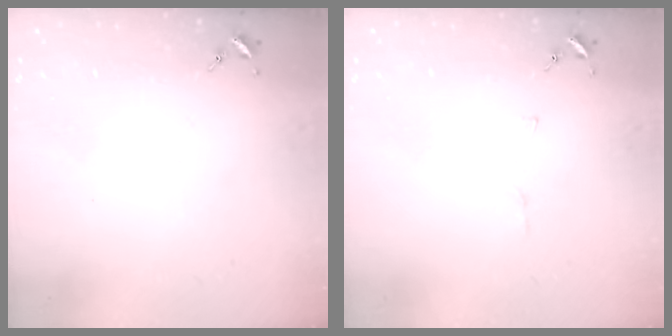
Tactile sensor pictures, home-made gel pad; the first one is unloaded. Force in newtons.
{"total": 3.6, "press": 3.6, "slide": 0.4}